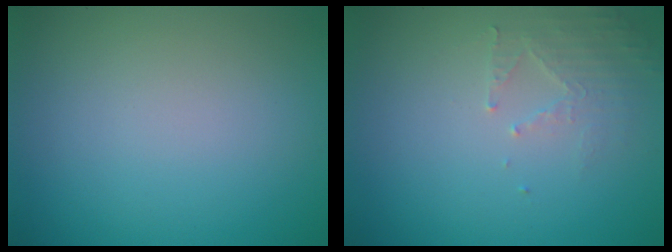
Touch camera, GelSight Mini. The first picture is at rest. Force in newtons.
{"total": 2.0, "press": 1.9, "slide": 0.3}